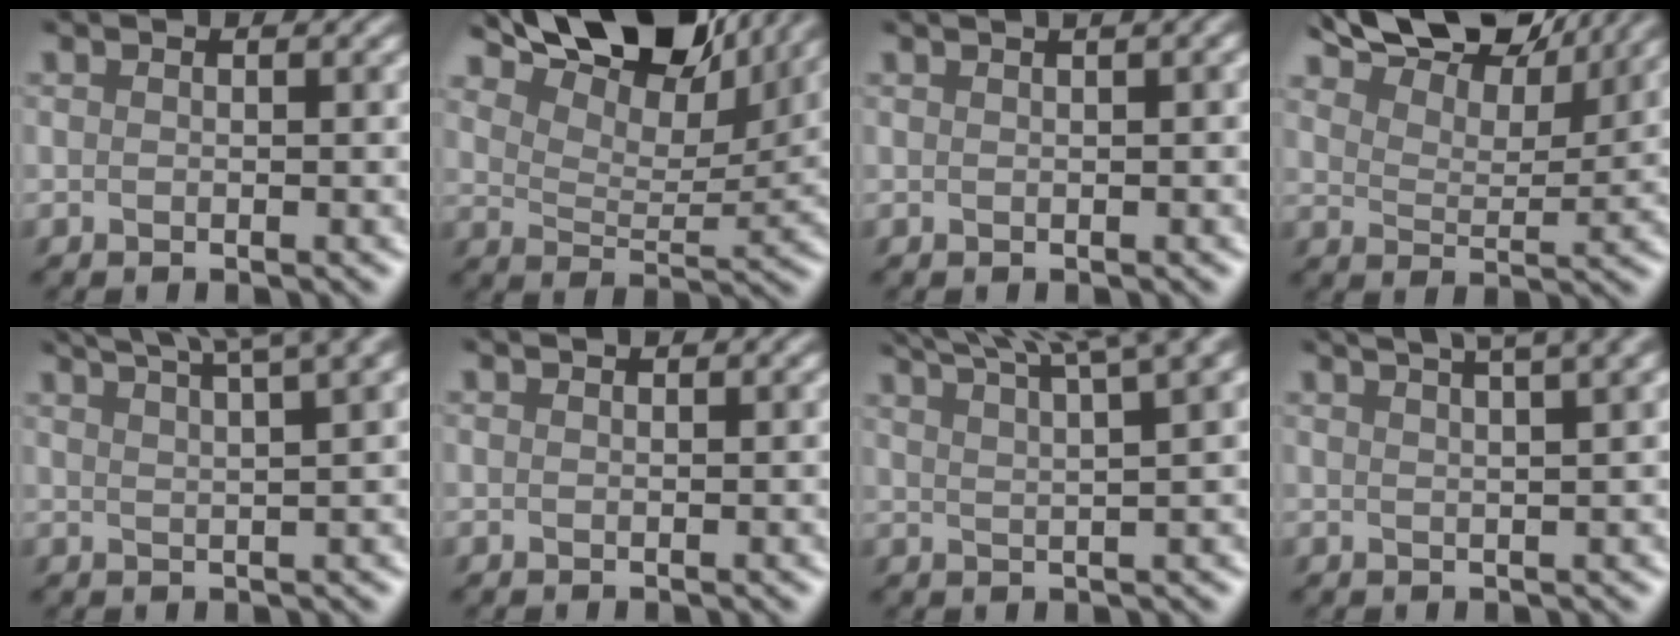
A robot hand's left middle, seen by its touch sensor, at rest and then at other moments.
{"total": 10.2, "force": [9.0, 2.5, 4.3], "torque": [-0.098, 0.013, 0.163]}
{"total": 3.1, "force": [1.2, 1.2, 2.6], "torque": [-0.011, 0.031, 0.004]}
{"total": 9.0, "force": [8.4, 1.3, 2.9], "torque": [-0.074, 0.009, 0.134]}
{"total": 7.4, "force": [5.8, 1.4, 4.4], "torque": [-0.071, 0.048, 0.076]}
{"total": 0.5, "force": [0.5, -0.2, 0.1], "torque": [-0.010, 0.005, 0.002]}
{"total": 8.0, "force": [6.4, 1.0, 4.7], "torque": [-0.083, 0.040, 0.081]}
{"total": 6.2, "force": [4.5, 1.6, 4.0], "torque": [-0.042, 0.049, 0.050]}